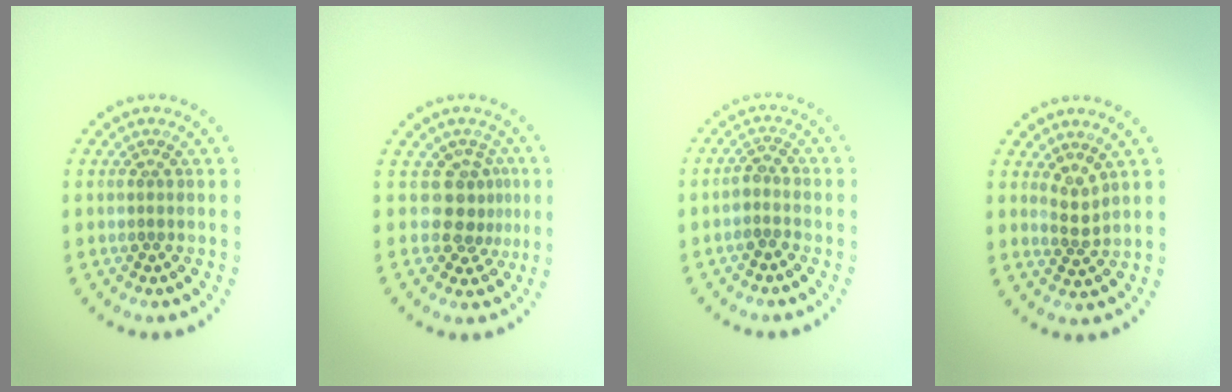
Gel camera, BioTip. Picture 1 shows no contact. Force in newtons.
{"total": 2.8, "press": 2.0, "slide": 2.0}
{"total": 1.5, "press": 1.3, "slide": 0.8}
{"total": 1.7, "press": 1.3, "slide": 1.2}